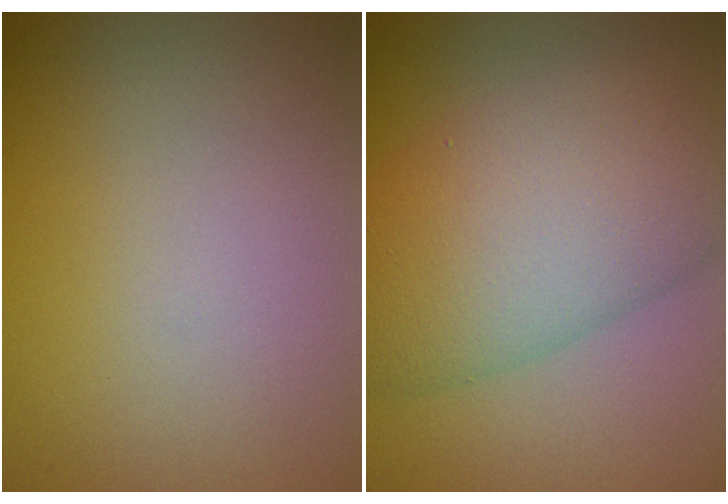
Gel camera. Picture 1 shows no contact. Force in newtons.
{"total": 10.1, "press": 10.1, "slide": 0.4}